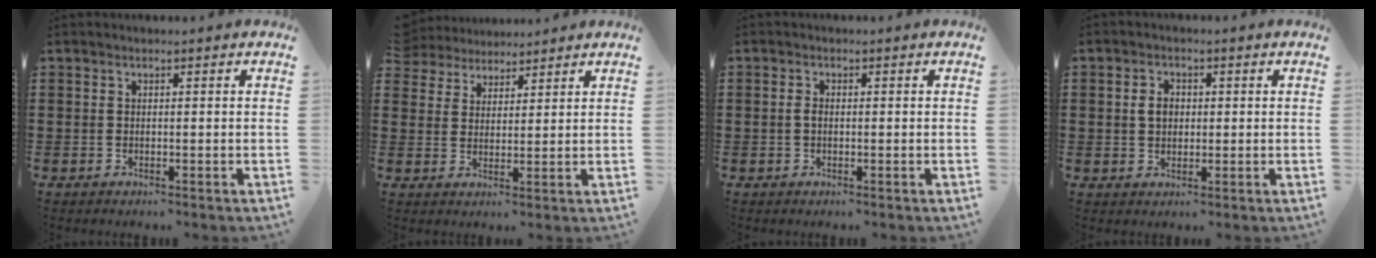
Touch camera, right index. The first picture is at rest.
{"total": 3.9, "force": [3.5, 1.5, -0.5], "torque": [-0.008, -0.004, 0.069]}
{"total": 0.7, "force": [0.2, 0.4, 0.5], "torque": [-0.012, 0.001, 0.003]}
{"total": 2.8, "force": [0.3, 2.1, 1.9], "torque": [-0.041, 0.010, 0.005]}